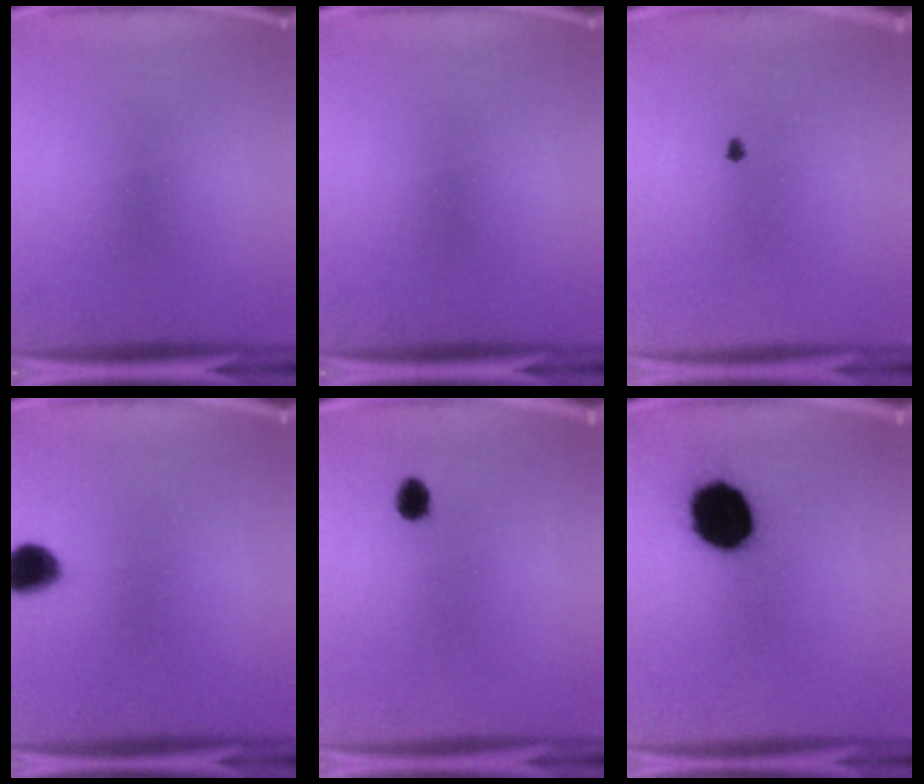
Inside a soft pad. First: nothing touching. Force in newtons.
{"total": 0.0}
{"total": 0.7}
{"total": 6.9}
{"total": 2.5}
{"total": 17.4}